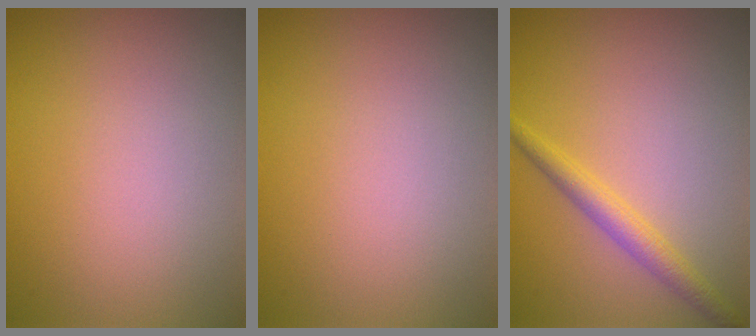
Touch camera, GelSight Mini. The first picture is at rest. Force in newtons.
{"total": 0.0}
{"total": 2.3, "press": 2.3, "slide": 0.2}